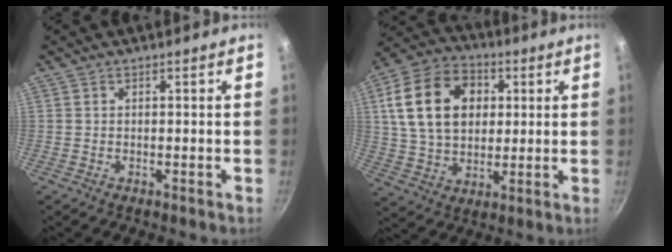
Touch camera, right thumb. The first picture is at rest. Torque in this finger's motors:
{"motor_torque": [-0.41, 1.05, 0.71, 0.03, 0.41]}